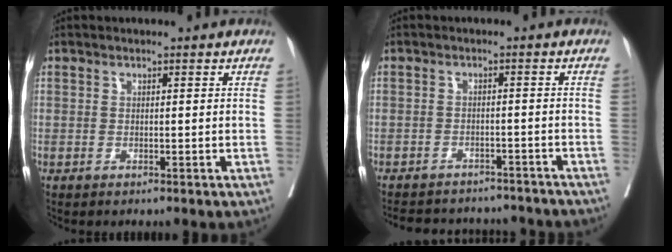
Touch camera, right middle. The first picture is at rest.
{"total": 14.0, "force": [-12.9, 4.0, 3.7], "torque": [-0.074, 0.010, -0.156]}